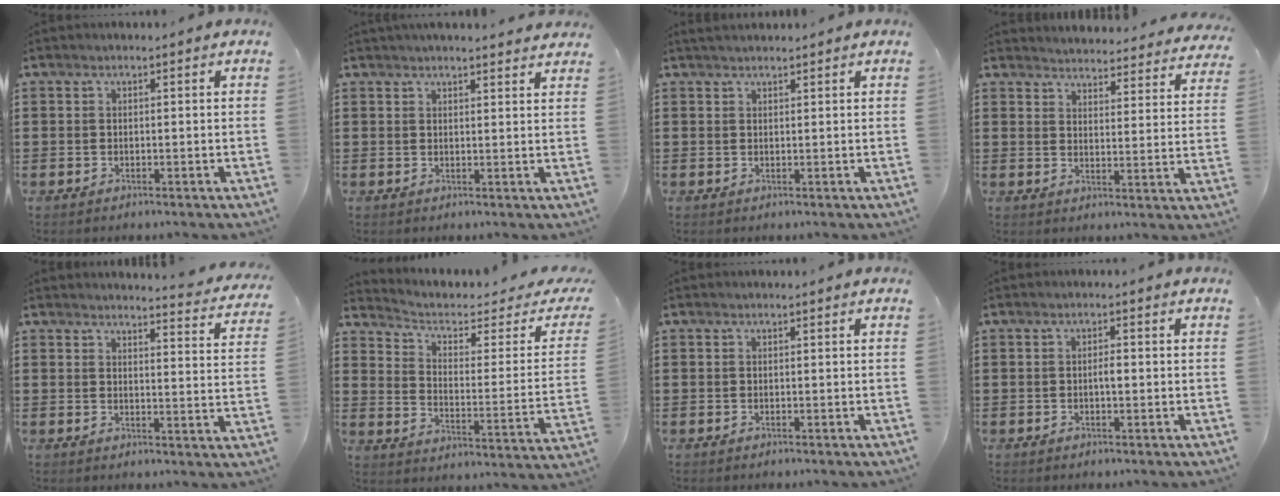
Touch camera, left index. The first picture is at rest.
{"total": 2.3, "force": [2.3, 0.1, 0.2], "torque": [-0.009, -0.007, 0.045]}
{"total": 1.2, "force": [1.2, 0.2, 0.2], "torque": [-0.007, 0.000, 0.024]}
{"total": 3.8, "force": [3.8, -0.3, 0.0], "torque": [-0.012, -0.033, 0.064]}
{"total": 3.6, "force": [3.5, -0.5, 0.6], "torque": [-0.011, -0.030, 0.057]}
{"total": 3.6, "force": [2.2, 1.3, 2.6], "torque": [-0.065, -0.019, 0.030]}
{"total": 0.0}
{"total": 1.5, "force": [-0.1, 0.3, 1.5], "torque": [-0.029, -0.002, -0.001]}